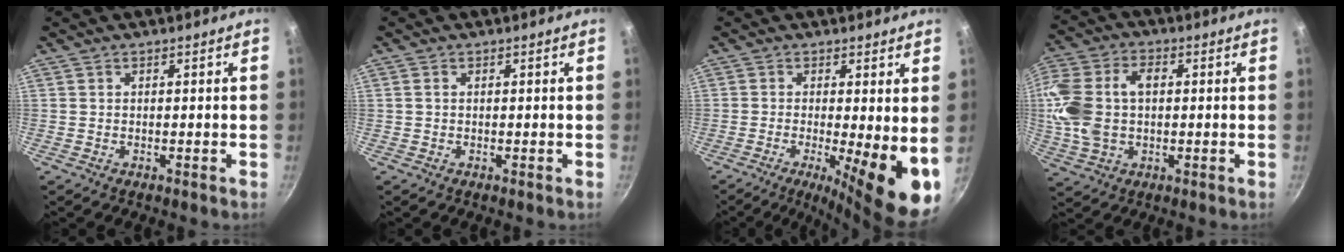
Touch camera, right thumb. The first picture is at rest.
{"total": 0.7, "force": [0.1, 0.5, 0.5], "torque": [-0.007, 0.003, 0.000]}
{"total": 12.1, "force": [-2.0, 2.8, 11.6], "torque": [-0.152, -0.016, -0.027]}
{"total": 15.3, "force": [0.9, 10.4, 11.2], "torque": [-0.228, 0.026, 0.012]}